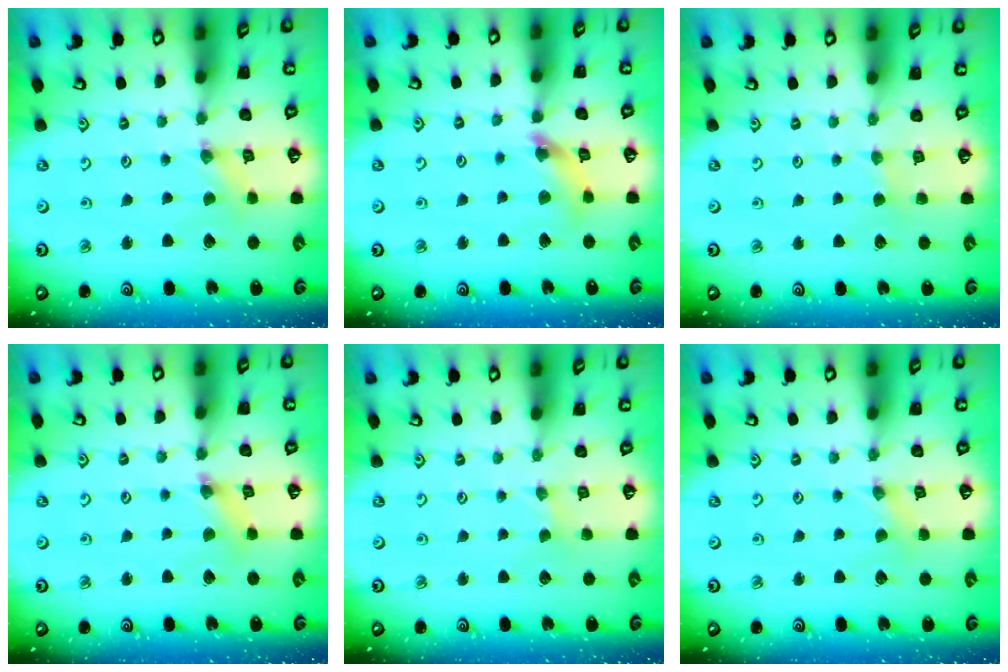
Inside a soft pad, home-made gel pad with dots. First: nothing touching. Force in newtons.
{"total": 7.9, "press": 7.9, "slide": 0.8}
{"total": 2.1, "press": 2.1, "slide": 0.4}
{"total": 3.4, "press": 3.3, "slide": 0.4}
{"total": 0.0}
{"total": 2.5, "press": 2.4, "slide": 0.6}